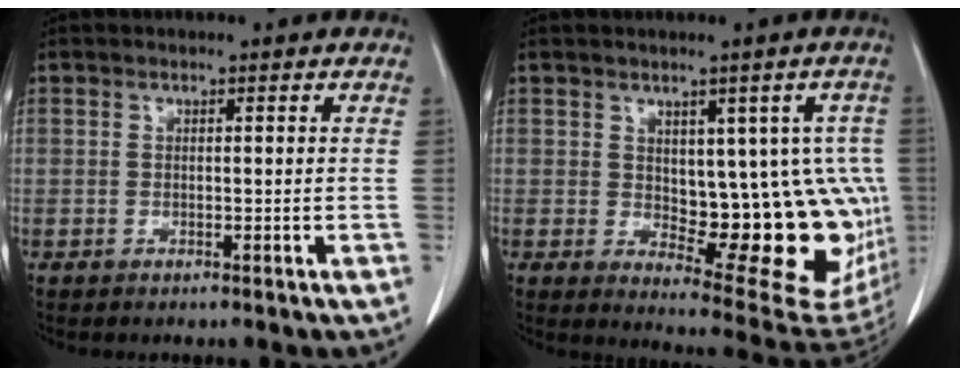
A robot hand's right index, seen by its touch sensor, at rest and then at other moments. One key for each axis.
{"total": 16.1, "fx": -0.1, "fy": 7.1, "fz": 14.4, "tx": -0.134, "ty": 0.008, "tz": 0.024}